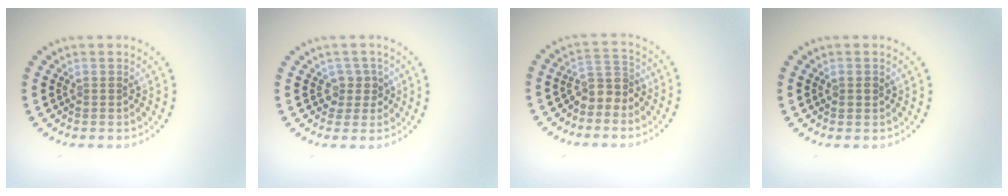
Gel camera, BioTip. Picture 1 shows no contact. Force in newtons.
{"total": 1.9, "press": 1.4, "slide": 1.3}
{"total": 2.6, "press": 2.1, "slide": 1.6}
{"total": 0.9, "press": 0.9, "slide": 0.1}